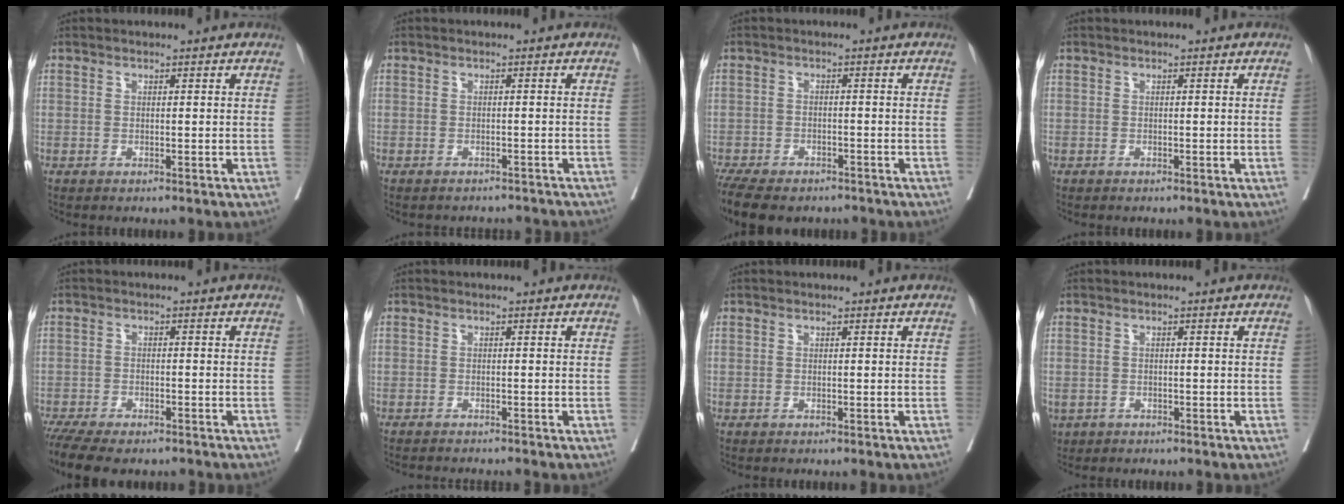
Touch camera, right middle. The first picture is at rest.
{"total": 7.8, "force": [-7.3, 1.9, 1.9], "torque": [-0.020, 0.001, -0.078]}
{"total": 13.4, "force": [-10.5, 5.4, 6.3], "torque": [-0.152, -0.013, -0.151]}
{"total": 0.0}
{"total": 11.0, "force": [-8.7, 3.4, 5.7], "torque": [-0.105, -0.004, -0.133]}
{"total": 6.3, "force": [-5.8, 0.1, 2.4], "torque": [-0.018, -0.012, -0.079]}
{"total": 0.0}
{"total": 3.7, "force": [-2.0, 2.7, 1.5], "torque": [-0.039, -0.003, -0.029]}